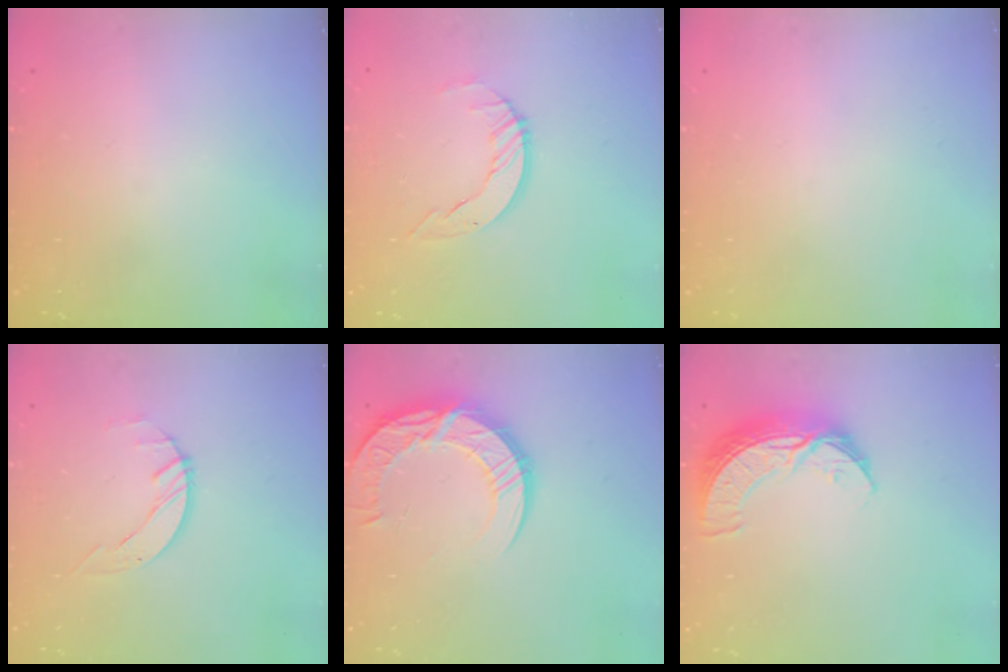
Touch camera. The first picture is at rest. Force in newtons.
{"total": 4.5, "press": 4.5, "slide": 0.4}
{"total": 0.0}
{"total": 2.9, "press": 2.8, "slide": 0.3}
{"total": 18.4, "press": 18.4, "slide": 1.0}
{"total": 10.3, "press": 10.2, "slide": 0.7}